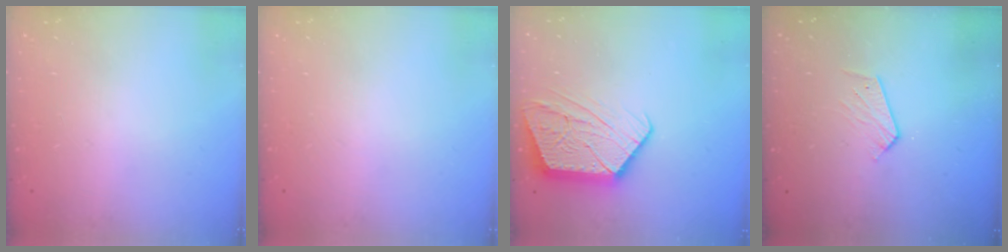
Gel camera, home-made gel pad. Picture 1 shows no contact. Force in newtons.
{"total": 0.0}
{"total": 14.3, "press": 14.3, "slide": 1.3}
{"total": 5.2, "press": 5.1, "slide": 0.4}